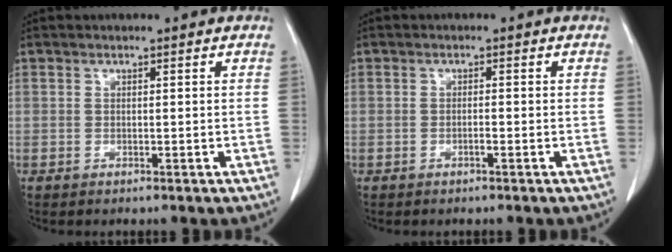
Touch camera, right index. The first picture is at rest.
{"total": 0.8, "force": [-0.4, 0.0, 0.7], "torque": [-0.014, 0.001, -0.006]}